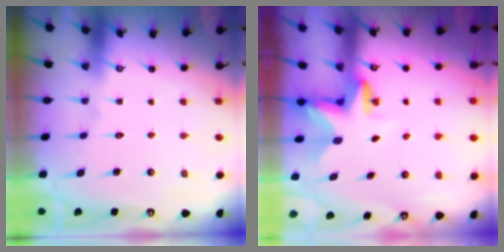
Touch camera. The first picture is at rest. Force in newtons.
{"total": 2.8, "press": 2.8, "slide": 0.3}